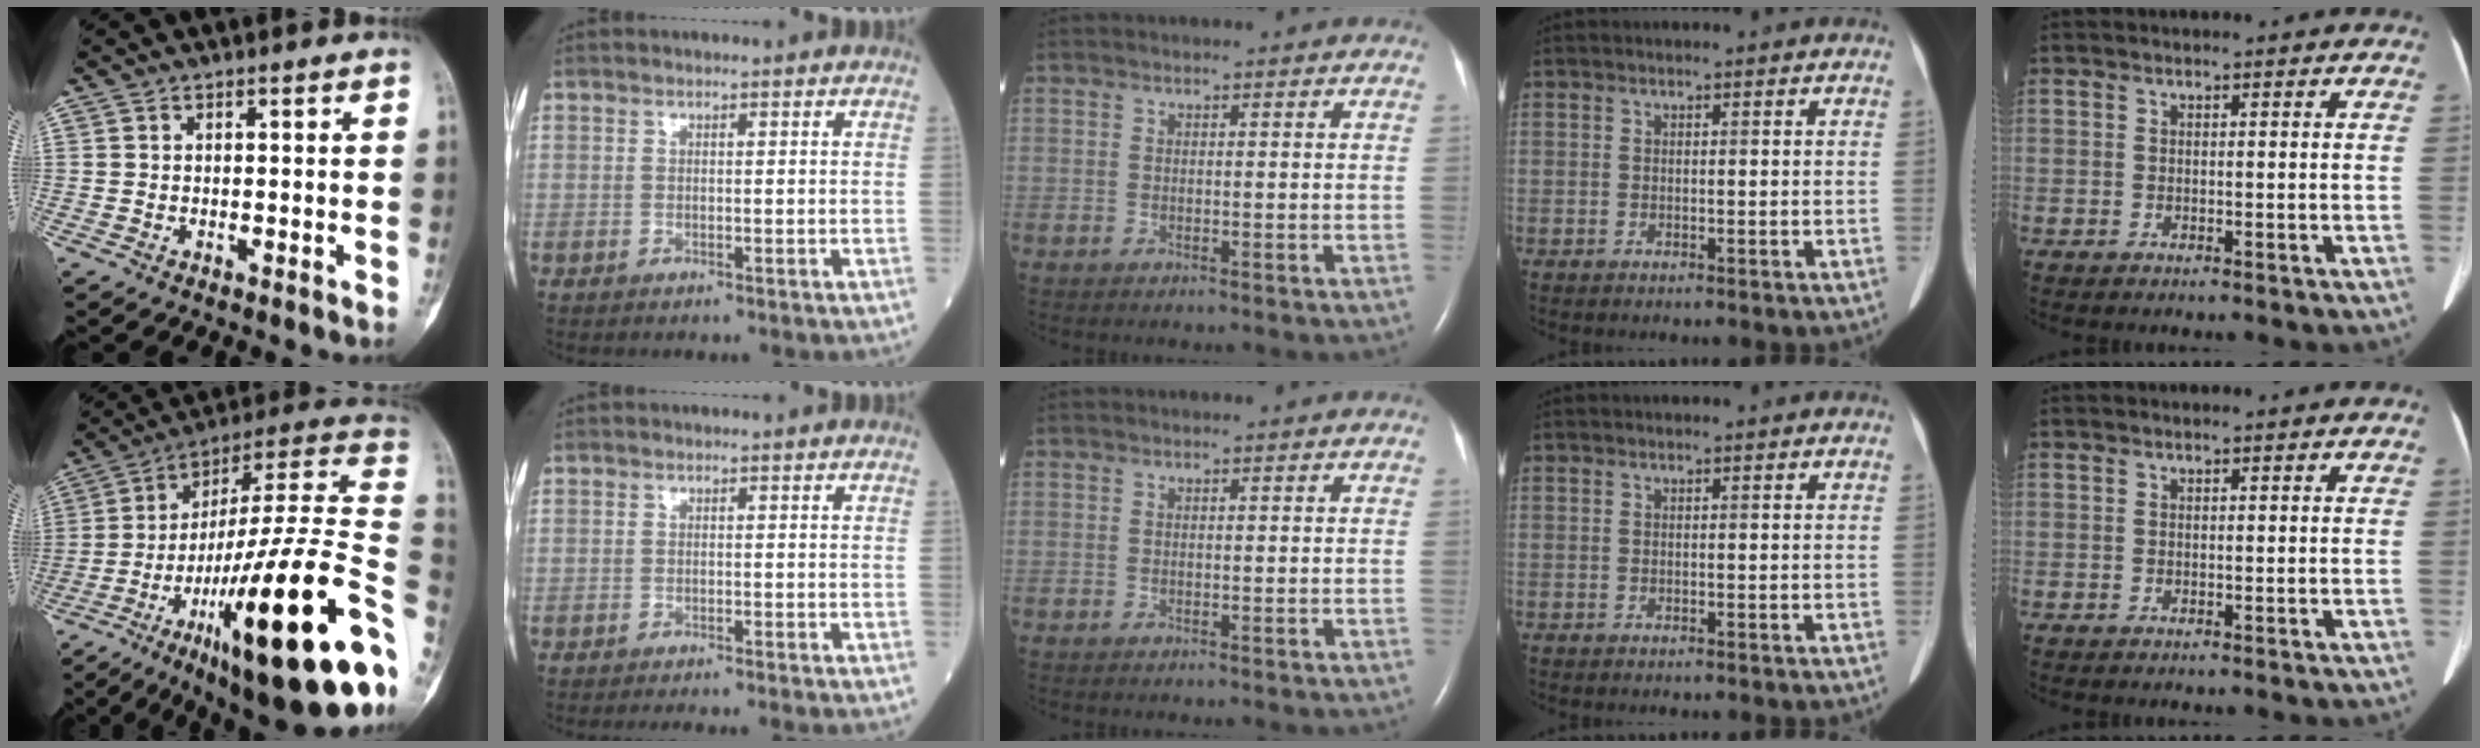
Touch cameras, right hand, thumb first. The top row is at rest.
{"thumb": {"total": 34.0, "force": [-10.5, 6.2, 31.7], "torque": [-0.424, 0.049, -0.173]}, "index": {"total": 1.9, "force": [-1.7, -0.3, 0.8], "torque": [-0.009, -0.001, -0.026]}}